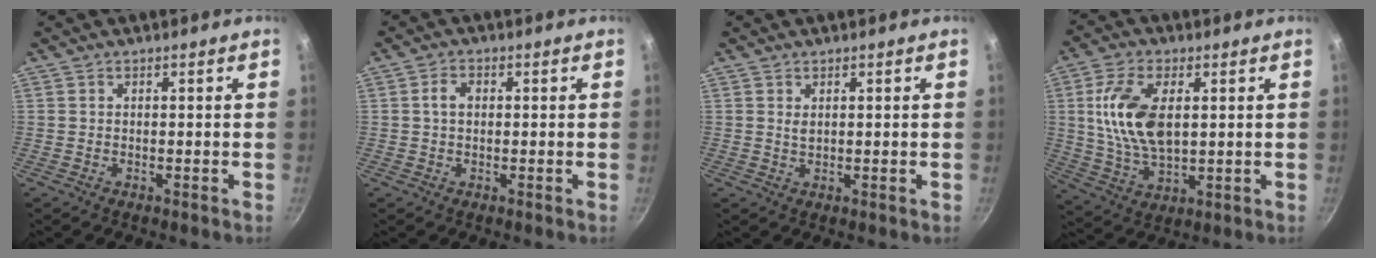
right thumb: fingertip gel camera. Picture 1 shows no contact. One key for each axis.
{"total": 1.3, "fx": 0.3, "fy": 0.9, "fz": 0.9, "tx": -0.015, "ty": 0.005, "tz": 0.003}
{"total": 1.3, "fx": 0.6, "fy": 0.6, "fz": 1.0, "tx": -0.017, "ty": -0.004, "tz": 0.011}
{"total": 13.7, "fx": 2.6, "fy": 7.4, "fz": 11.2, "tx": -0.209, "ty": -0.008, "tz": 0.052}